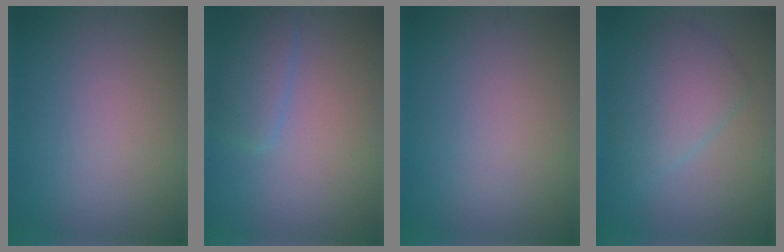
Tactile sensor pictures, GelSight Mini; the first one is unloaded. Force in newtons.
{"total": 2.7, "press": 2.7, "slide": 0.0}
{"total": 0.0}
{"total": 4.6, "press": 4.6, "slide": 0.2}